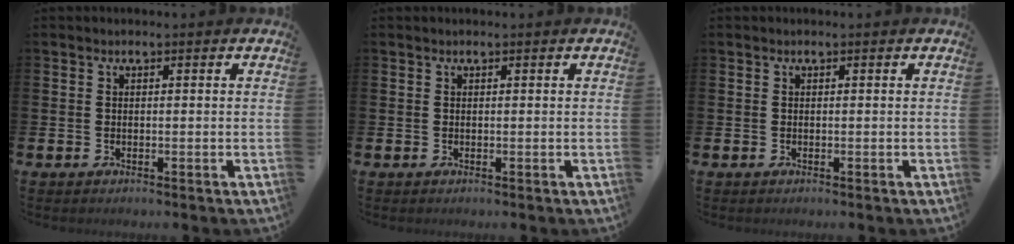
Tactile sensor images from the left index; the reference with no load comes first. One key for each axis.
{"total": 0.0}
{"total": 0.0}